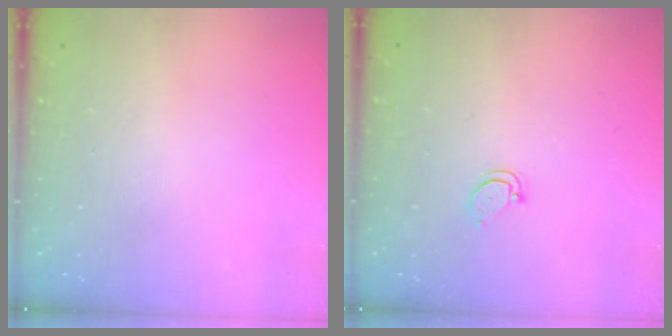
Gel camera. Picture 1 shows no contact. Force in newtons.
{"total": 2.4, "press": 2.4, "slide": 0.2}